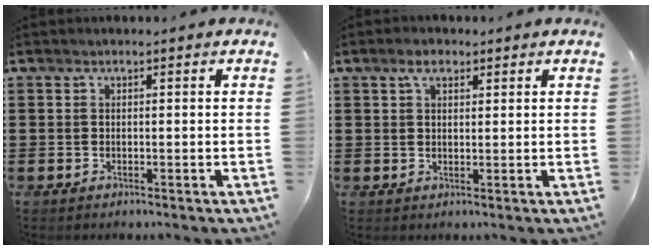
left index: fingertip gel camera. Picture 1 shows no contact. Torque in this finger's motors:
{"motor_torque": [0.35, -0.39, 0.03, 0.02]}